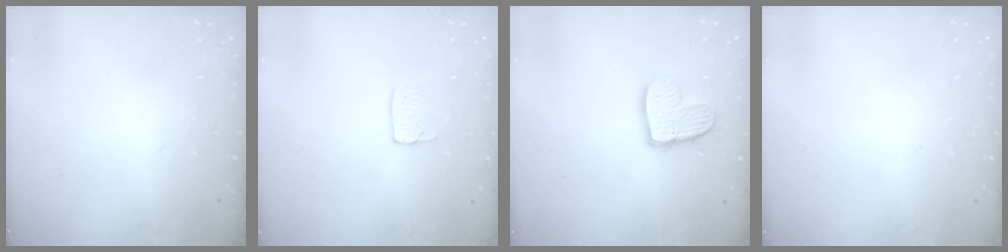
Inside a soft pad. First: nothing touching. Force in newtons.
{"total": 3.6, "press": 3.6, "slide": 0.2}
{"total": 10.6, "press": 10.6, "slide": 0.8}
{"total": 0.0}